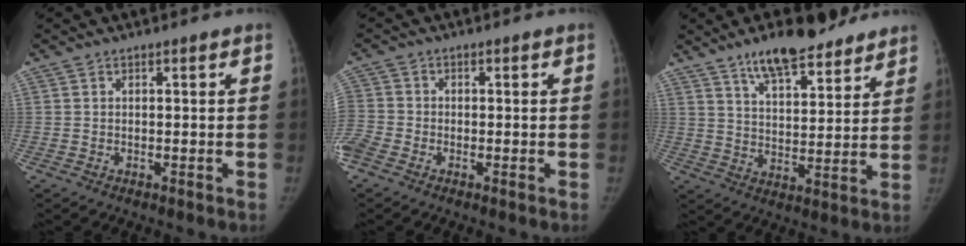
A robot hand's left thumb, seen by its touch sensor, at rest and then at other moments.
{"total": 5.4, "force": [-2.7, 3.9, 2.5], "torque": [-0.072, 0.000, -0.062]}
{"total": 14.1, "force": [10.2, 4.8, 8.4], "torque": [-0.101, -0.052, 0.167]}